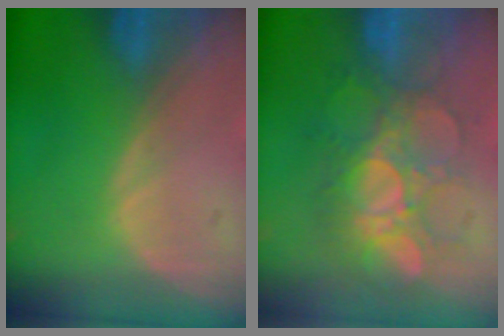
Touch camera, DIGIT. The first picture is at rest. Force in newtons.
{"total": 8.7, "press": 7.8, "slide": 3.7}